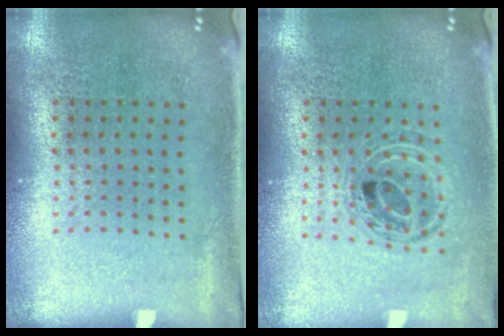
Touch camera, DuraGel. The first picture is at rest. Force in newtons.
{"total": 0.5, "press": 0.5, "slide": 0.2}